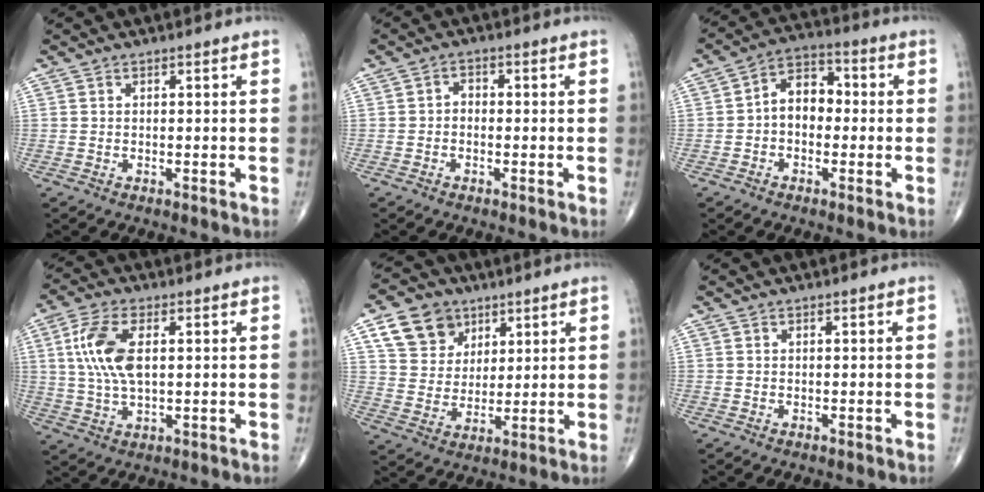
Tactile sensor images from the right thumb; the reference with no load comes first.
{"total": 1.8, "force": [-0.4, 1.3, 1.2], "torque": [-0.008, 0.011, -0.014]}
{"total": 7.8, "force": [-0.6, 5.4, 5.5], "torque": [-0.066, 0.030, -0.023]}
{"total": 10.1, "force": [2.0, 4.8, 8.7], "torque": [-0.191, 0.003, 0.039]}
{"total": 10.7, "force": [5.5, 8.3, 4.0], "torque": [-0.047, -0.017, 0.104]}
{"total": 0.0}